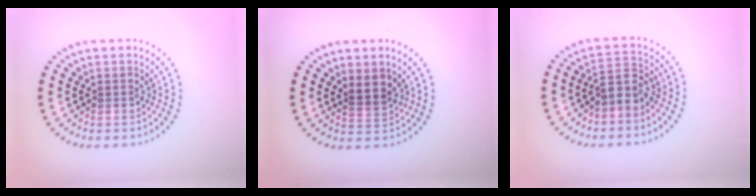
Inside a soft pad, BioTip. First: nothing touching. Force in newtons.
{"total": 1.8, "press": 1.4, "slide": 1.1}
{"total": 2.4, "press": 2.0, "slide": 1.3}